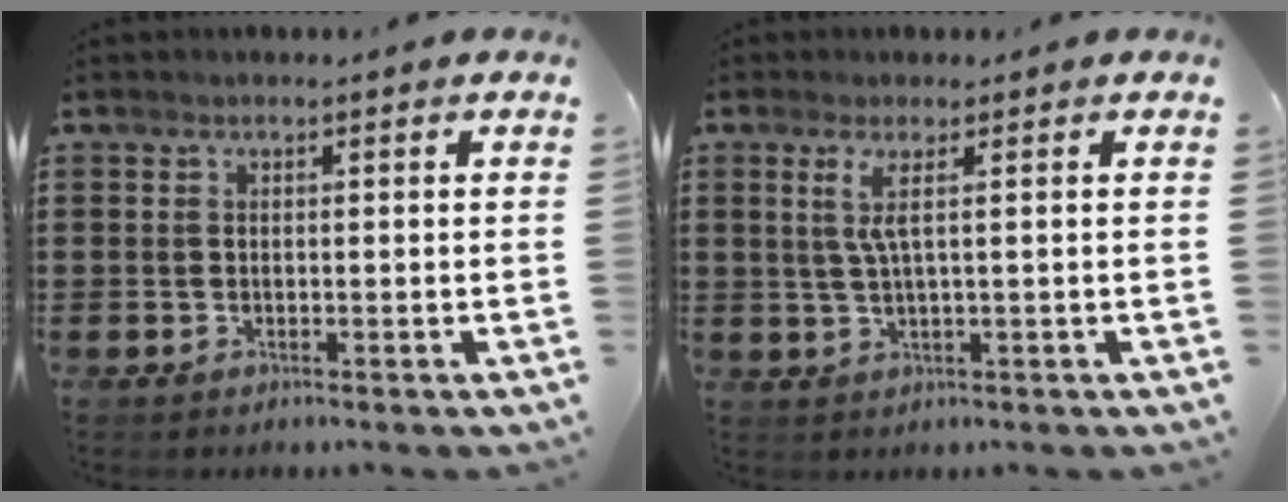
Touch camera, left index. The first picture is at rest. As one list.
[{"total": 3.4, "force": [0.9, -0.3, 3.3], "torque": [-0.075, -0.011, 0.013]}]